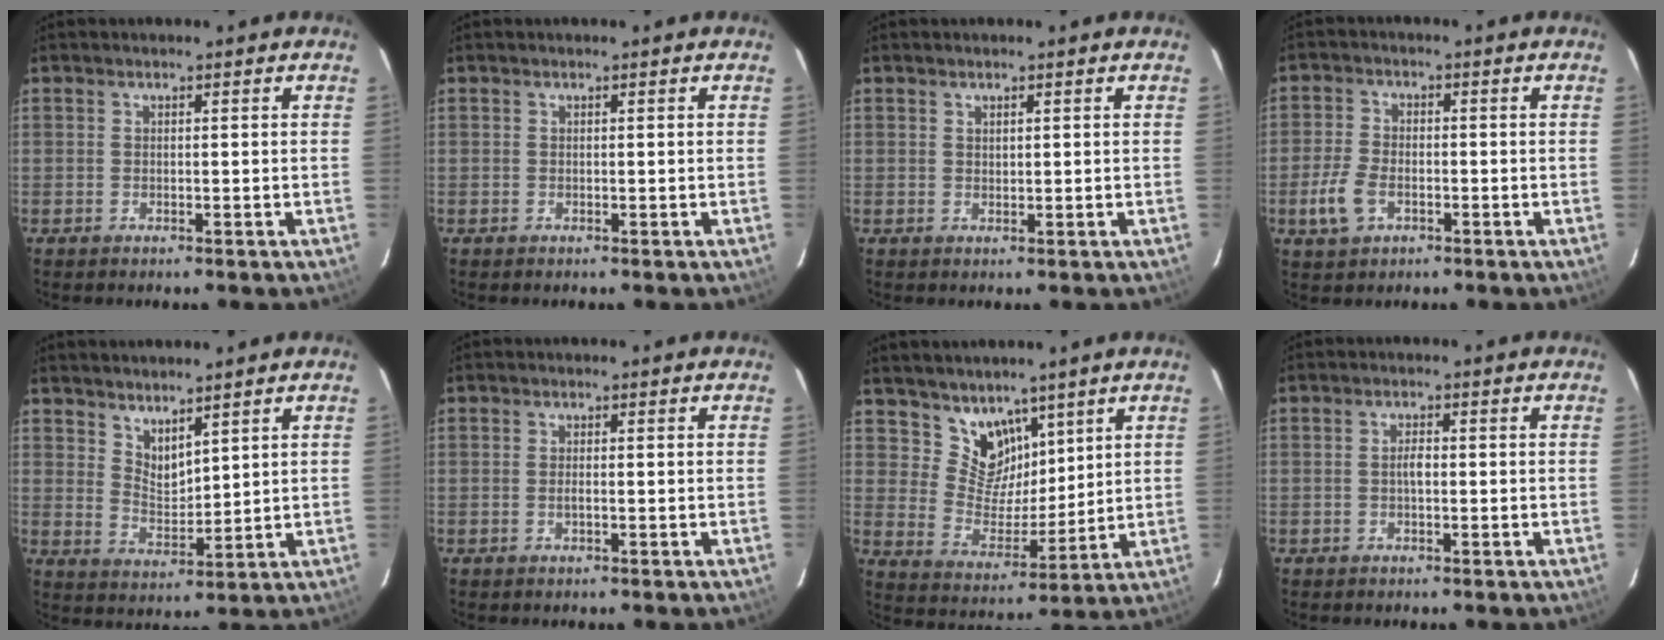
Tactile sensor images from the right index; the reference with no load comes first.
{"total": 0.0}
{"total": 0.7, "force": [0.6, 0.3, 0.2], "torque": [-0.004, 0.001, 0.011]}
{"total": 6.1, "force": [-2.5, 3.6, 4.3], "torque": [-0.103, 0.000, -0.046]}
{"total": 5.1, "force": [4.2, 1.8, 2.3], "torque": [-0.035, -0.008, 0.081]}
{"total": 0.9, "force": [-0.2, 0.0, 0.9], "torque": [-0.018, 0.000, -0.003]}
{"total": 9.2, "force": [6.6, 6.0, 2.4], "torque": [-0.037, -0.002, 0.133]}
{"total": 1.7, "force": [-0.3, 0.7, 1.6], "torque": [-0.030, 0.005, -0.007]}